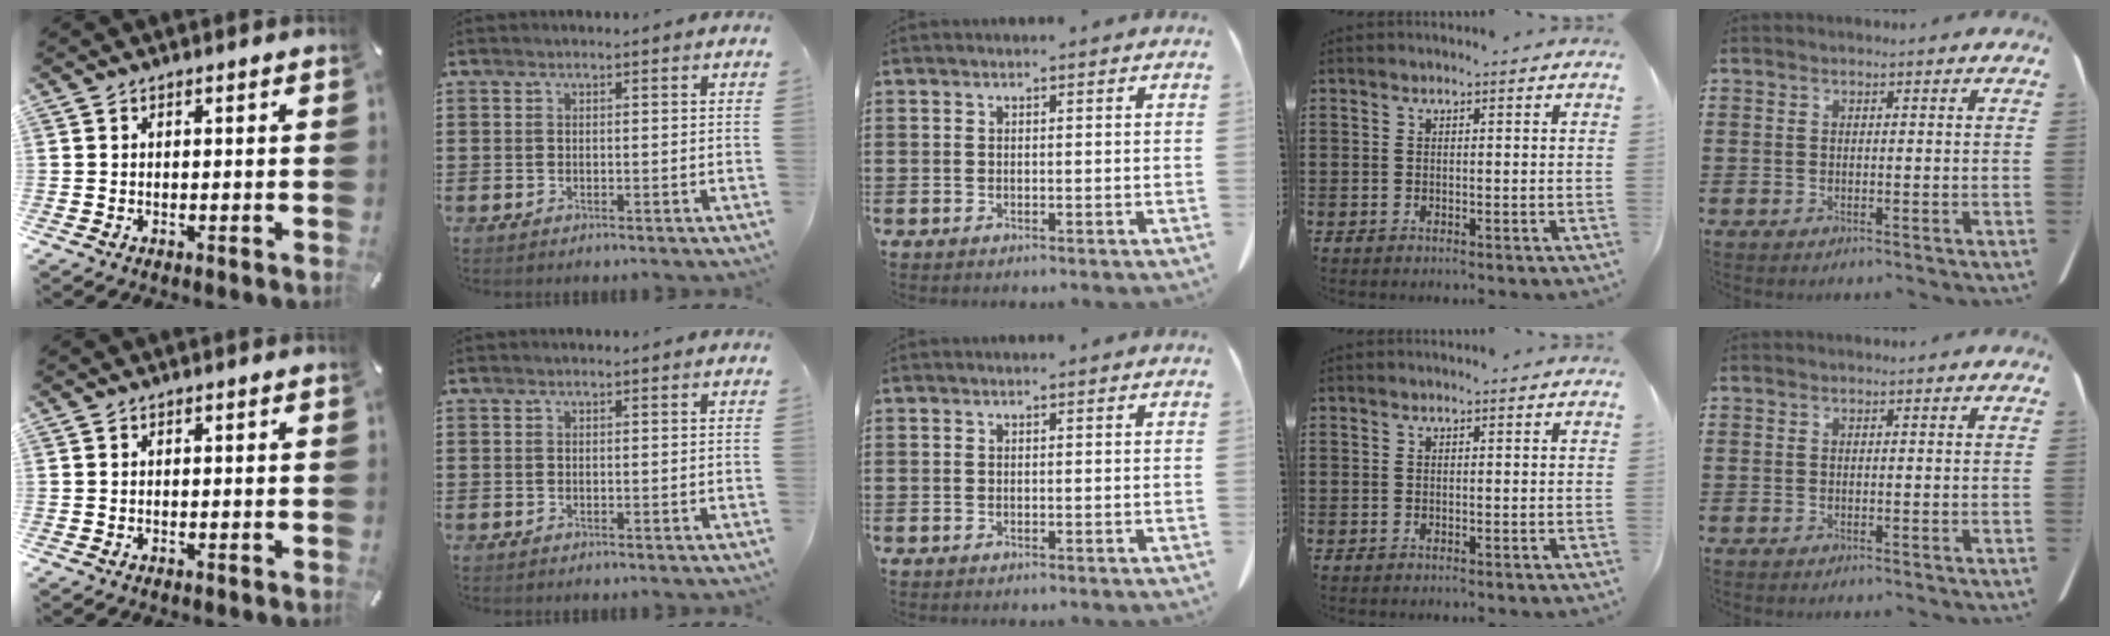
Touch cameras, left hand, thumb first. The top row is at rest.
{}